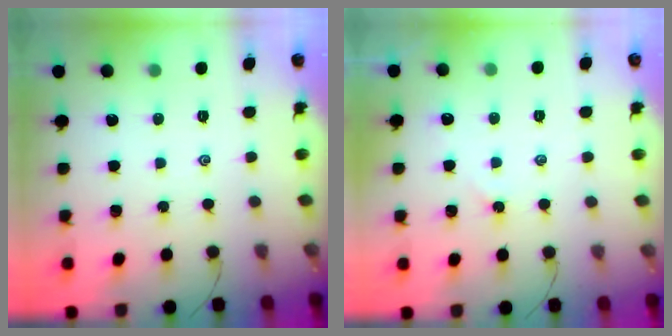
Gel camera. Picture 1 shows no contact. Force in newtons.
{"total": 1.9, "press": 1.9, "slide": 0.3}